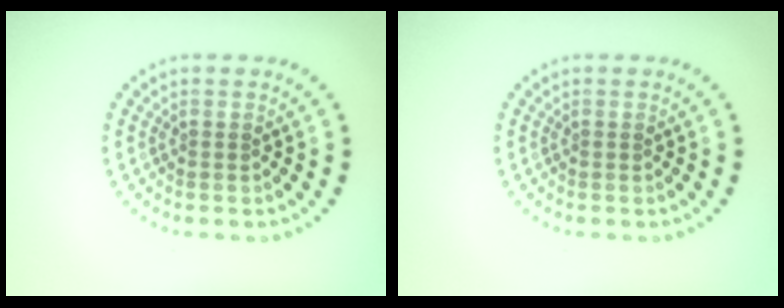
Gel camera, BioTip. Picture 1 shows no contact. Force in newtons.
{"total": 0.0}